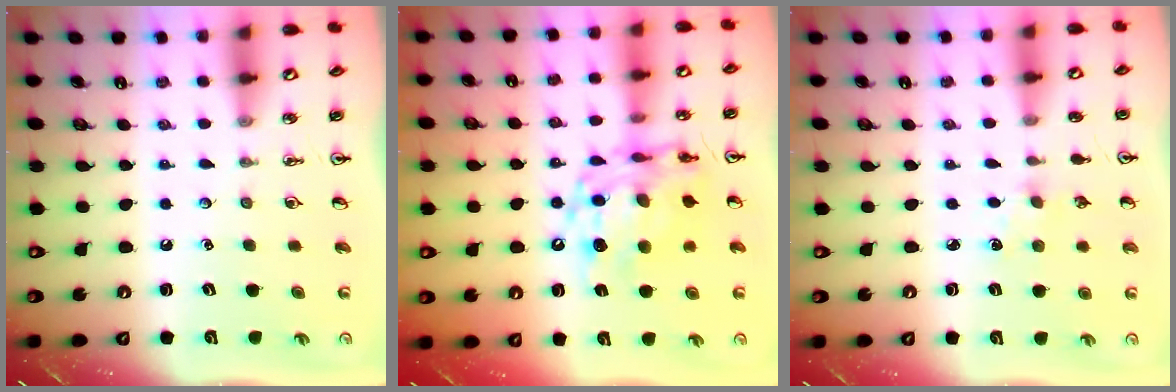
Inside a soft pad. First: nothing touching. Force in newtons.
{"total": 14.2, "press": 14.1, "slide": 1.3}
{"total": 2.2, "press": 2.2, "slide": 0.4}